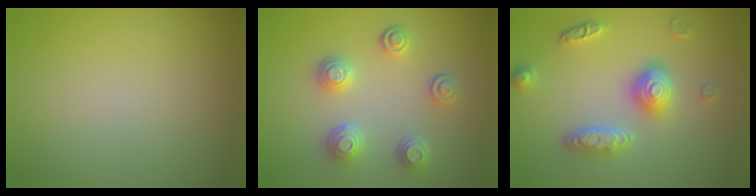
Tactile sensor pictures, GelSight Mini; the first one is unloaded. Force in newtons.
{"total": 3.5, "press": 3.2, "slide": 1.5}
{"total": 3.9, "press": 3.5, "slide": 1.8}